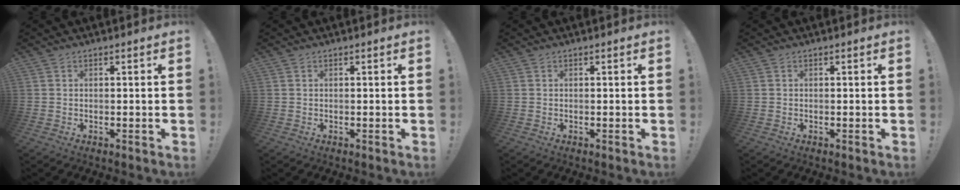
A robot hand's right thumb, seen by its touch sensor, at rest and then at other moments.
{"total": 0.0}
{"total": 0.0}
{"total": 0.0}